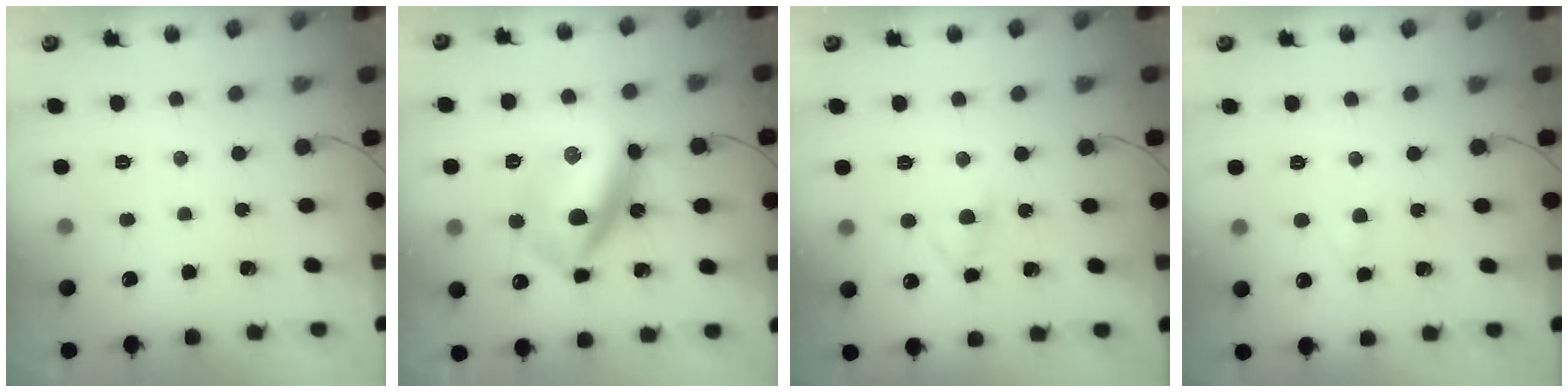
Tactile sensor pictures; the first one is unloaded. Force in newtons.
{"total": 16.4, "press": 16.4, "slide": 0.9}
{"total": 3.8, "press": 3.6, "slide": 1.3}
{"total": 1.6, "press": 1.4, "slide": 0.7}